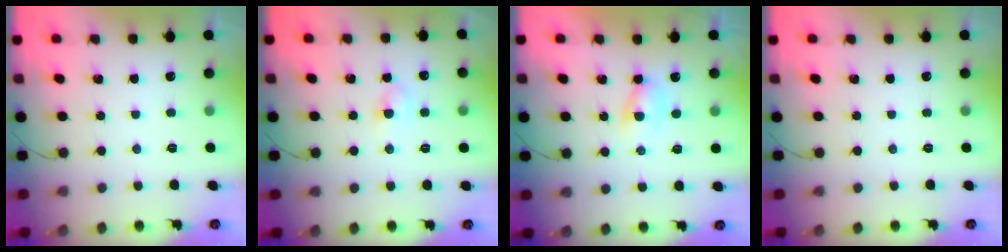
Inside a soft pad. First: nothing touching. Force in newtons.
{"total": 4.3, "press": 4.1, "slide": 1.4}
{"total": 1.9, "press": 1.6, "slide": 1.0}
{"total": 0.0}